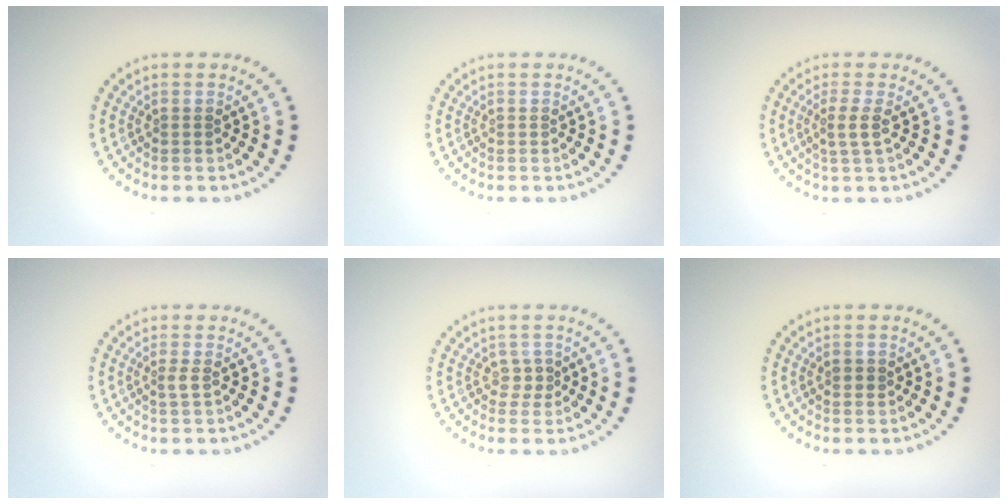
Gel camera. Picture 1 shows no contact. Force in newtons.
{"total": 0.0}
{"total": 1.6, "press": 1.3, "slide": 1.0}
{"total": 0.9, "press": 0.6, "slide": 0.6}
{"total": 1.0, "press": 0.8, "slide": 0.5}
{"total": 0.8, "press": 0.8, "slide": 0.1}